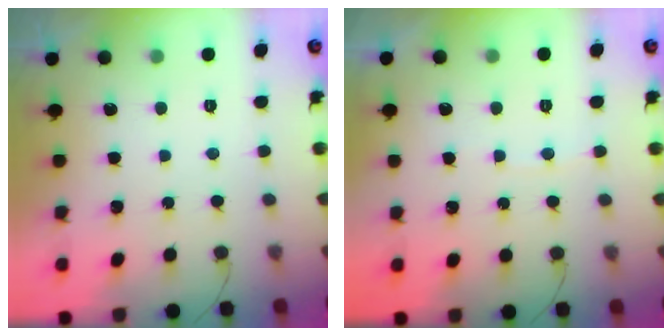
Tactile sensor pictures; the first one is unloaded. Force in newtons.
{"total": 2.2, "press": 2.2, "slide": 0.3}